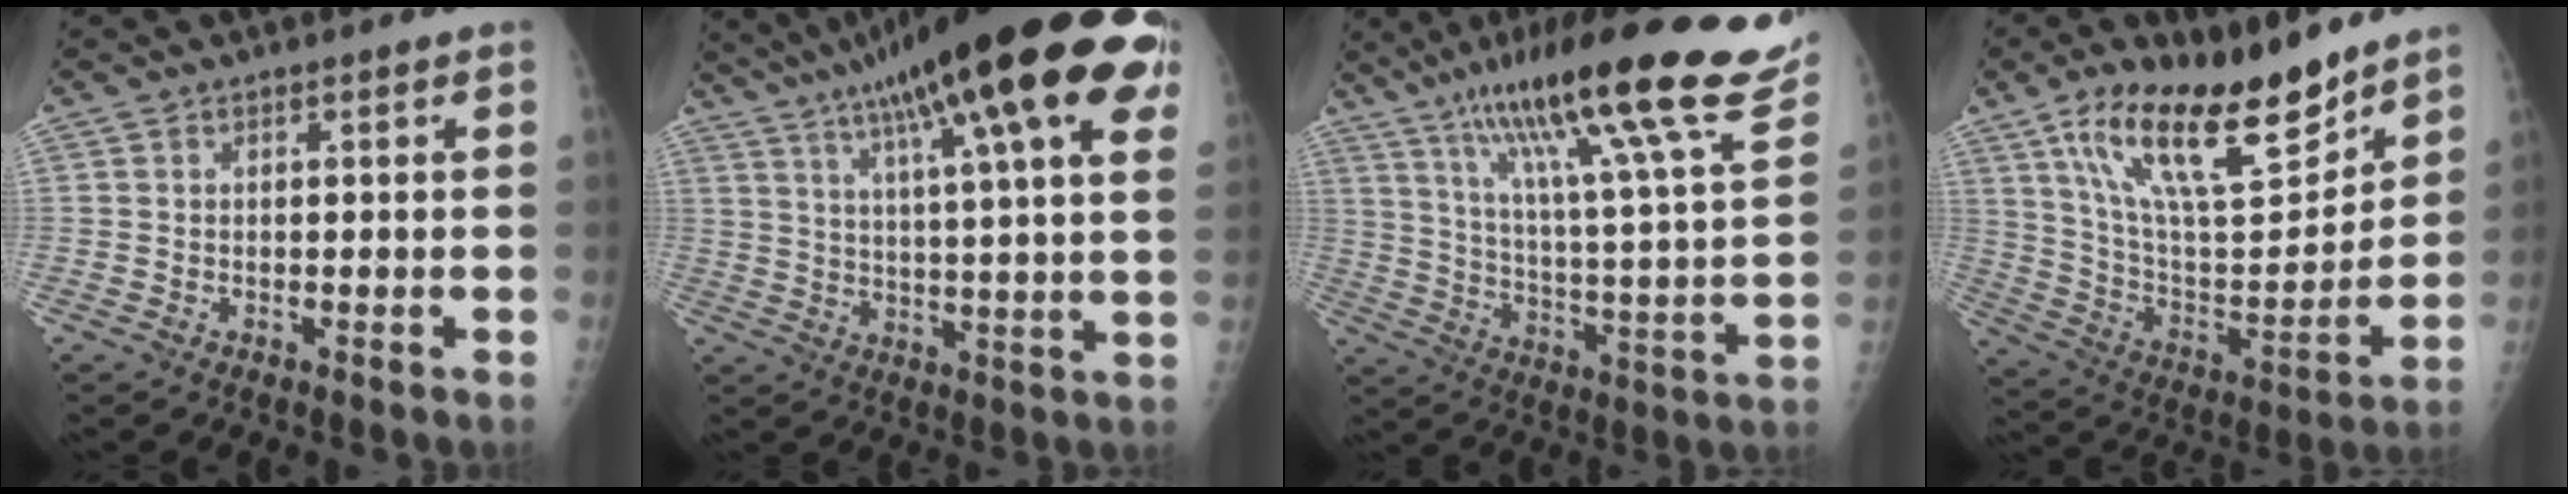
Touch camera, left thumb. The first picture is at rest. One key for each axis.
{"total": 29.4, "fx": 15.6, "fy": 5.6, "fz": 24.2, "tx": -0.339, "ty": 0.001, "tz": 0.226}
{"total": 29.1, "fx": 19.6, "fy": 3.7, "fz": 21.1, "tx": -0.319, "ty": -0.056, "tz": 0.300}
{"total": 22.5, "fx": 15.1, "fy": 7.3, "fz": 15.0, "tx": -0.224, "ty": -0.066, "tz": 0.271}